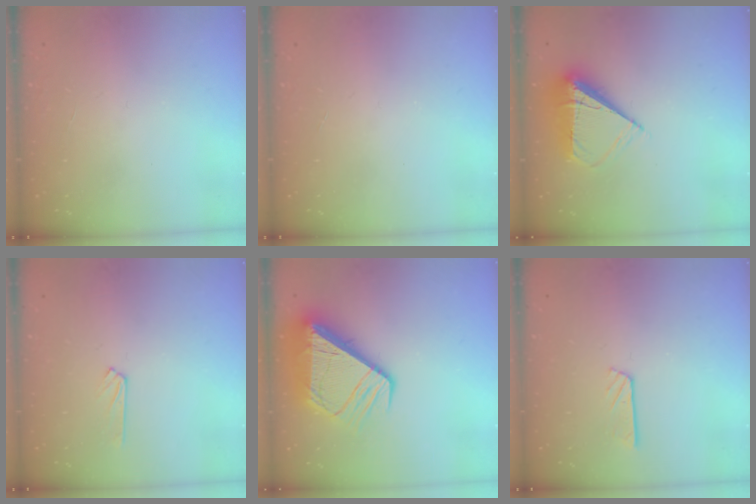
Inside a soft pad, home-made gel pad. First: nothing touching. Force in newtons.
{"total": 0.0}
{"total": 10.7, "press": 10.6, "slide": 1.5}
{"total": 4.0, "press": 4.0, "slide": 0.6}
{"total": 15.2, "press": 15.1, "slide": 1.8}
{"total": 2.8, "press": 2.8, "slide": 0.2}